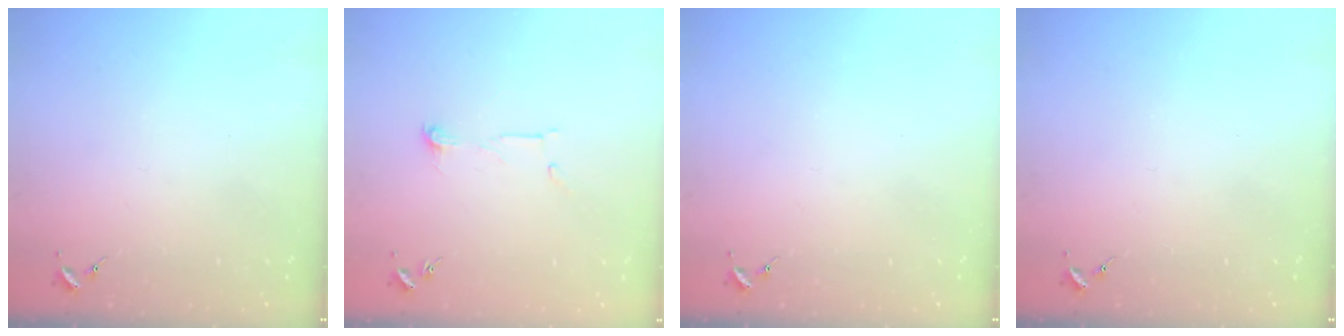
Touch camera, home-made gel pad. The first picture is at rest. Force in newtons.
{"total": 5.4, "press": 5.4, "slide": 0.4}
{"total": 0.0}
{"total": 0.0}